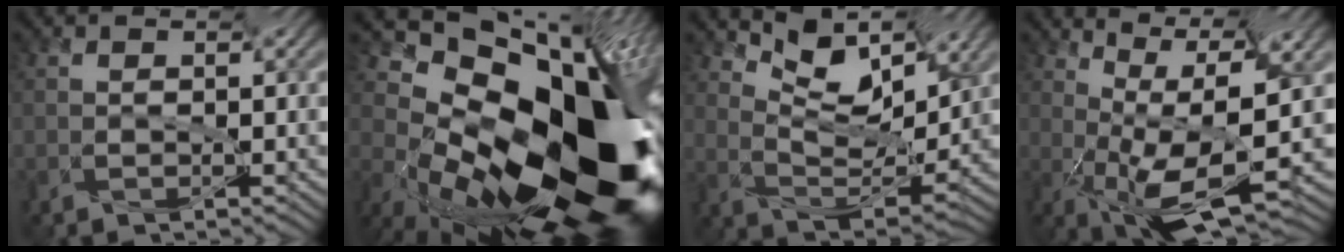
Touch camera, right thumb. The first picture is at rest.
{"total": 17.6, "force": [-4.3, 10.1, 13.8], "torque": [-0.213, -0.032, -0.069]}
{"total": 6.7, "force": [3.8, 2.2, 5.1], "torque": [-0.096, -0.002, 0.084]}
{"total": 9.0, "force": [0.2, 1.7, 8.8], "torque": [-0.148, 0.000, 0.023]}